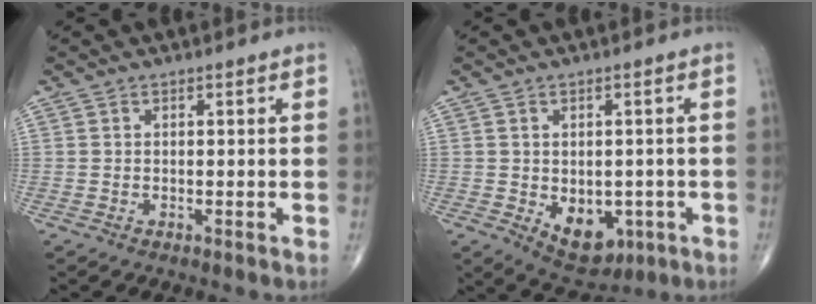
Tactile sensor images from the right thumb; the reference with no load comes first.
{"total": 8.8, "force": [-2.5, 6.0, 6.0], "torque": [-0.058, 0.001, -0.020]}